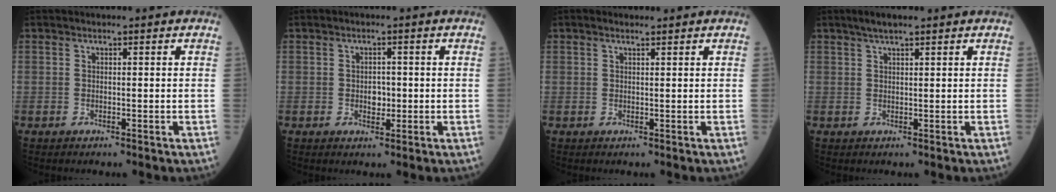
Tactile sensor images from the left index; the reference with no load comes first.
{"total": 1.9, "force": [-0.4, 1.4, 1.3], "torque": [-0.019, -0.002, -0.005]}
{"total": 0.7, "force": [0.6, 0.2, 0.3], "torque": [-0.013, 0.005, 0.012]}
{"total": 1.9, "force": [1.4, 0.2, 1.3], "torque": [-0.023, 0.012, 0.022]}